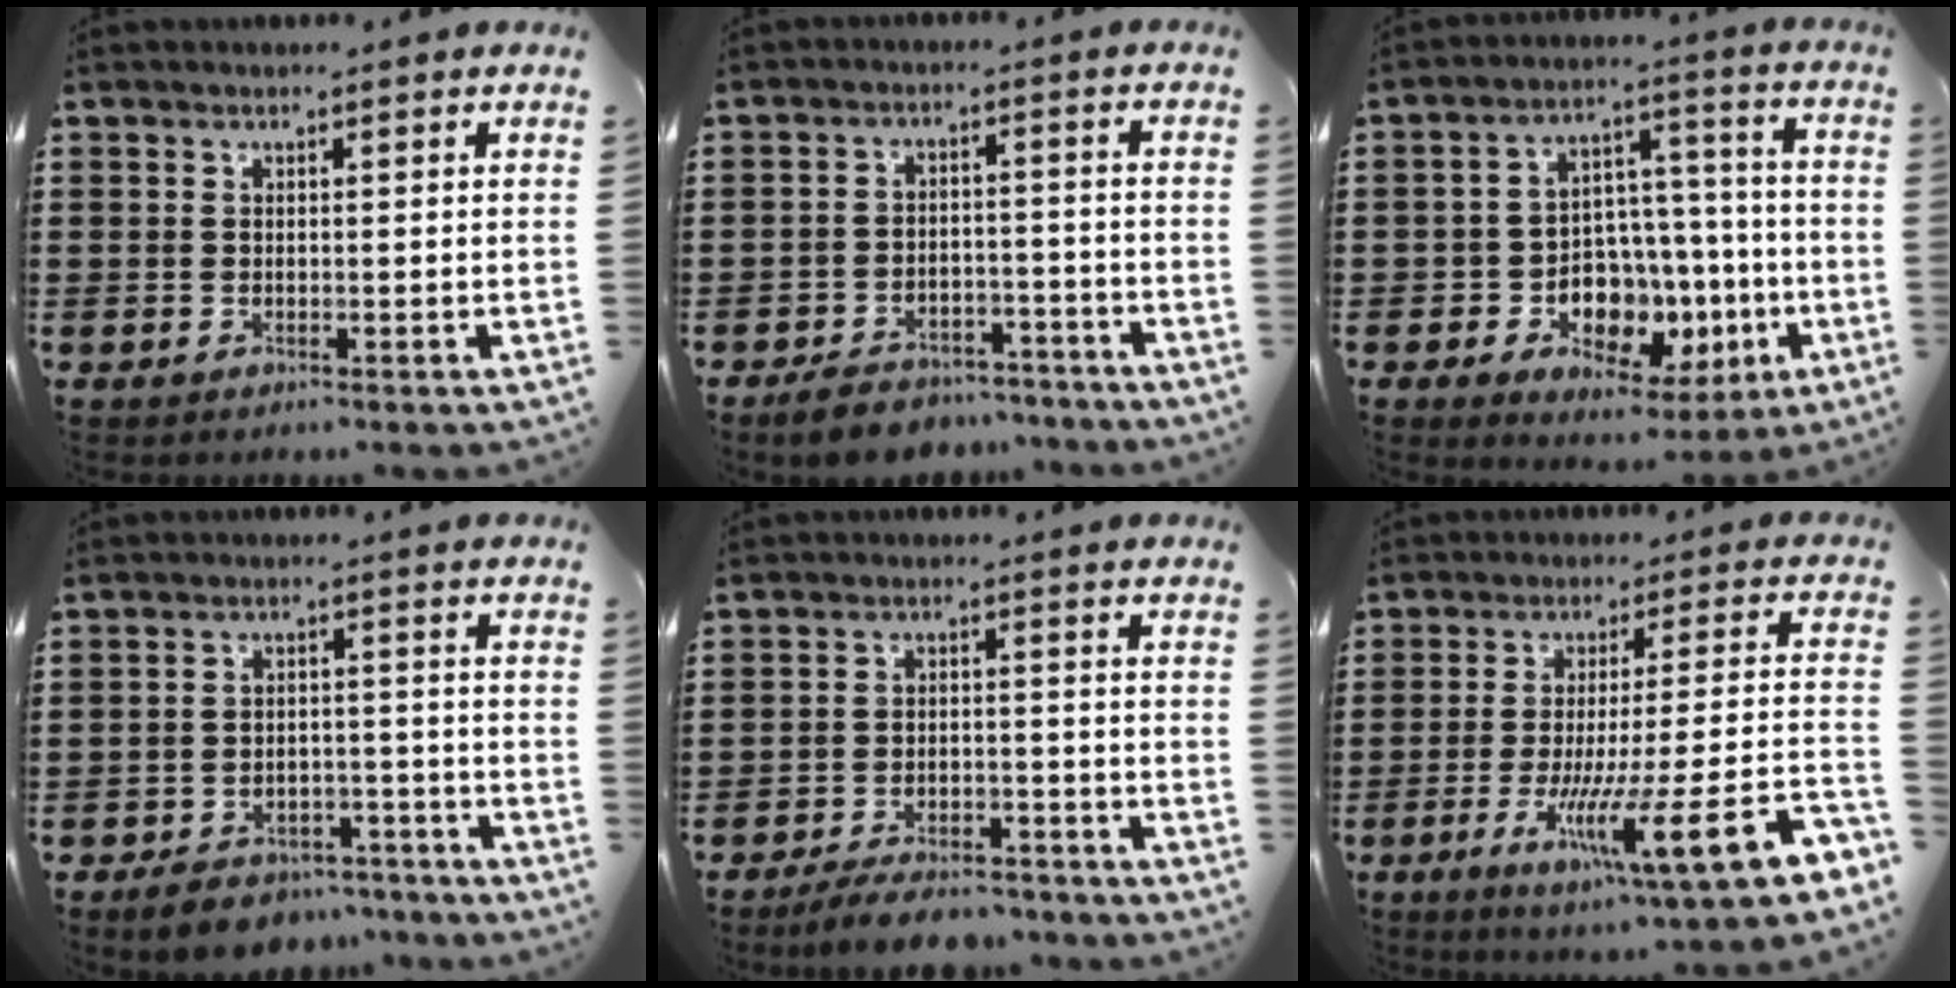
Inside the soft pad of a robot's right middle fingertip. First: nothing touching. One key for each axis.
{"total": 5.0, "fx": -4.8, "fy": 1.0, "fz": 0.8, "tx": -0.023, "ty": 0.010, "tz": -0.099}
{"total": 8.6, "fx": -2.8, "fy": 6.8, "fz": 4.4, "tx": -0.072, "ty": 0.012, "tz": -0.040}
{"total": 5.2, "fx": -4.9, "fy": 1.2, "fz": 1.1, "tx": -0.025, "ty": 0.011, "tz": -0.099}
{"total": 5.5, "fx": -5.1, "fy": 0.8, "fz": 1.7, "tx": -0.032, "ty": 0.001, "tz": -0.099}
{"total": 12.1, "fx": -6.5, "fy": 0.1, "fz": 10.3, "tx": -0.153, "ty": -0.026, "tz": -0.119}